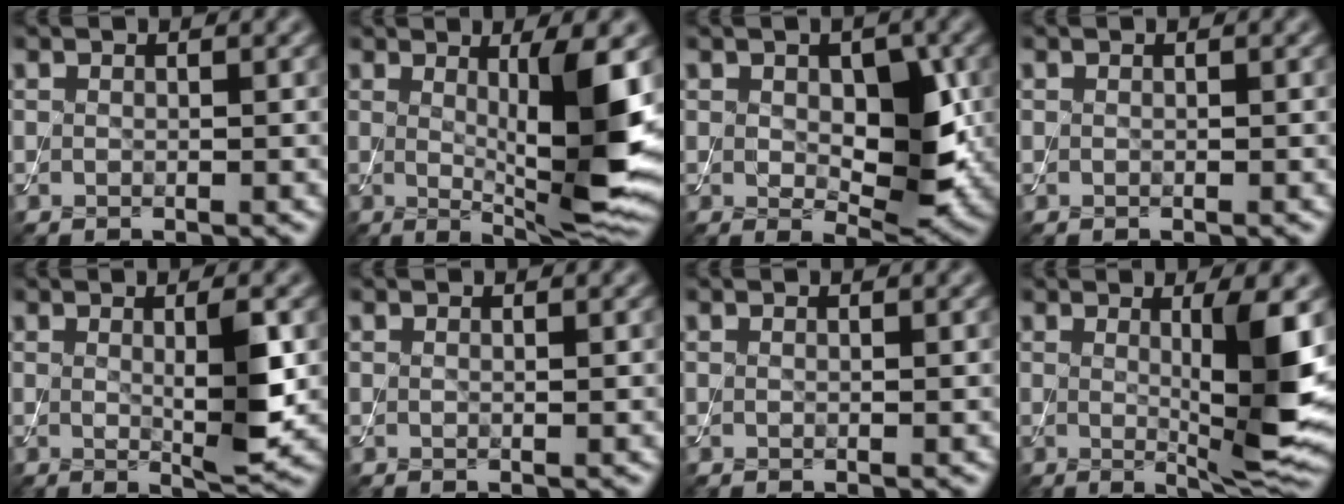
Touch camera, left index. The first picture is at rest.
{"total": 8.7, "force": [1.0, 1.6, 8.5], "torque": [-0.124, -0.022, 0.025]}
{"total": 6.0, "force": [0.3, 3.4, 4.9], "torque": [-0.076, -0.010, 0.011]}
{"total": 0.0}
{"total": 3.8, "force": [0.3, 0.5, 3.7], "torque": [-0.061, -0.009, 0.008]}
{"total": 0.0}
{"total": 0.0}
{"total": 7.0, "force": [0.7, 1.2, 6.9], "torque": [-0.098, -0.017, 0.016]}